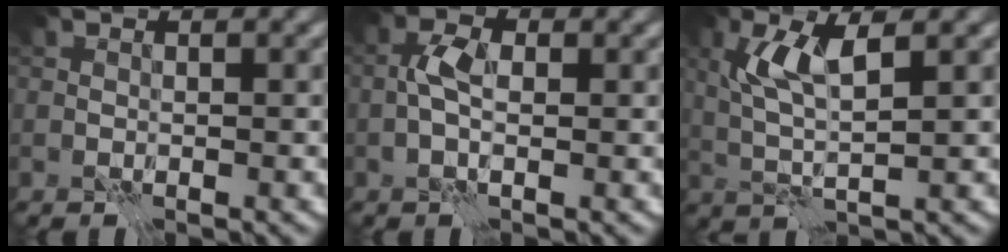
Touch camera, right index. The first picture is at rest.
{"total": 2.4, "force": [-0.1, 1.1, 2.1], "torque": [-0.042, 0.010, -0.008]}
{"total": 4.3, "force": [1.9, 0.6, 3.7], "torque": [-0.080, 0.004, 0.038]}